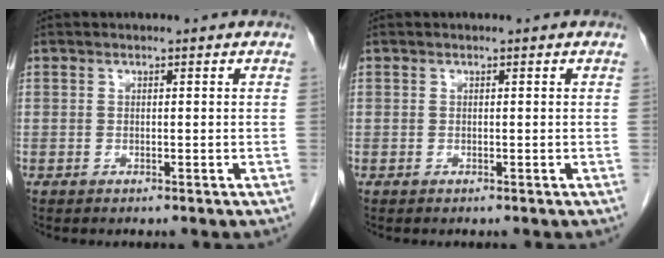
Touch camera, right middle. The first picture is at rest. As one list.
[{"total": 0.0}]